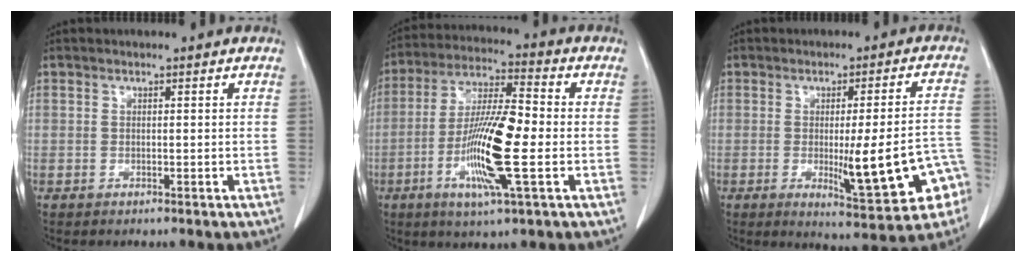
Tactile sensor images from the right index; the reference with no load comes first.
{"total": 13.9, "force": [-3.3, 1.1, 13.4], "torque": [-0.263, -0.010, -0.065]}
{"total": 13.8, "force": [-4.1, 1.8, 13.1], "torque": [-0.150, 0.006, -0.041]}